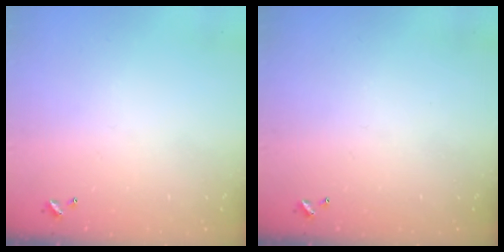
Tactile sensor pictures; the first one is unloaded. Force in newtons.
{"total": 0.0}